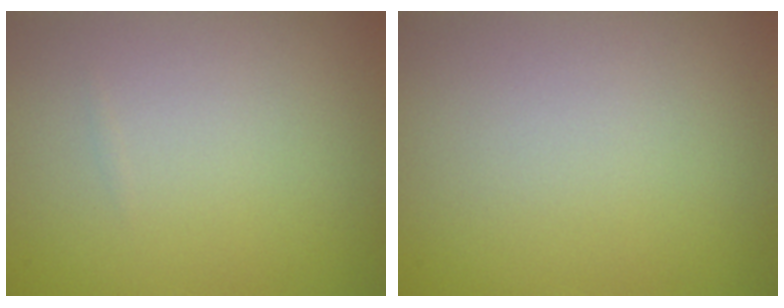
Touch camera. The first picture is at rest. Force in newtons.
{"total": 0.0}